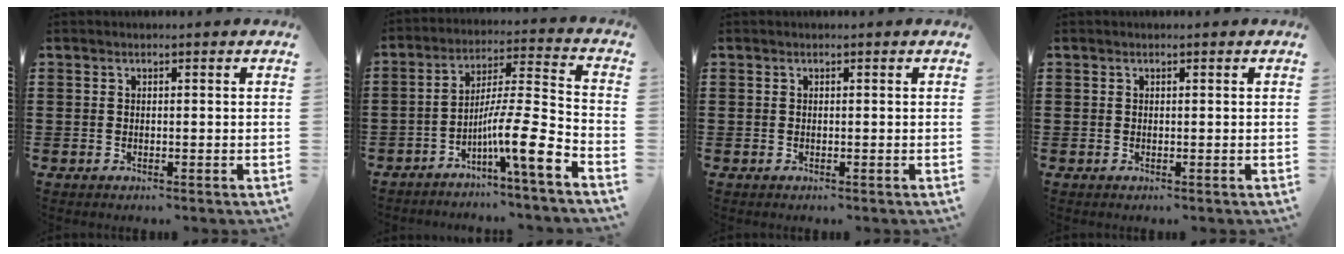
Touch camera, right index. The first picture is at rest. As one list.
[{"total": 10.7, "force": [-5.7, 0.3, 9.0], "torque": [-0.152, -0.016, -0.108]}, {"total": 0.0}, {"total": 0.0}]